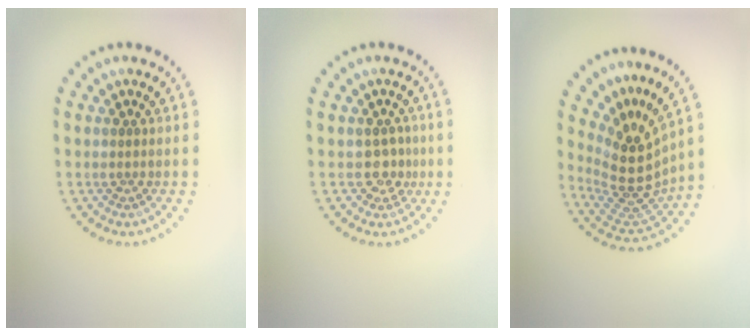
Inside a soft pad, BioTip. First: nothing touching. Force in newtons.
{"total": 2.1, "press": 1.7, "slide": 1.2}
{"total": 4.9, "press": 3.7, "slide": 3.3}